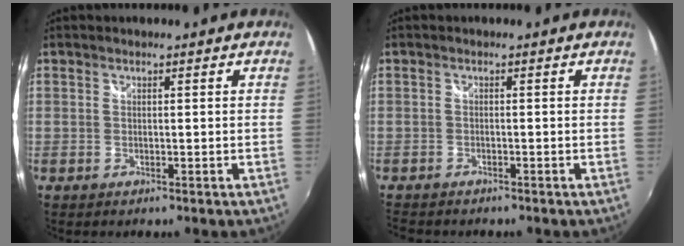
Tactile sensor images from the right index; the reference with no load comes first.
{"total": 2.7, "force": [-2.5, 1.0, 0.6], "torque": [-0.023, -0.011, -0.045]}